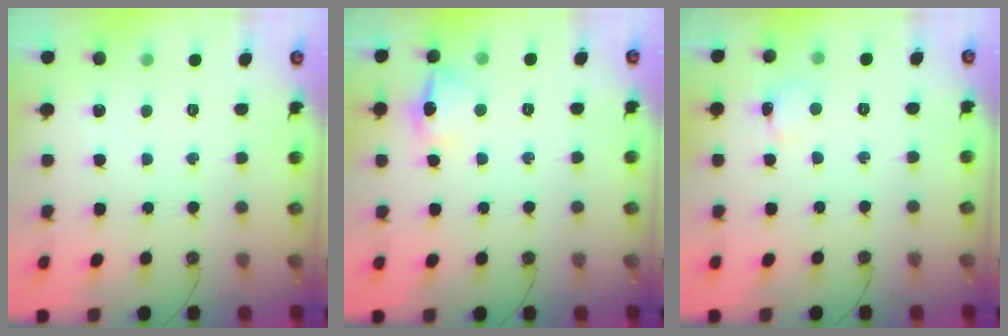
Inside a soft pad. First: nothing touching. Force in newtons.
{"total": 11.2, "press": 11.2, "slide": 1.0}
{"total": 2.4, "press": 2.3, "slide": 0.5}